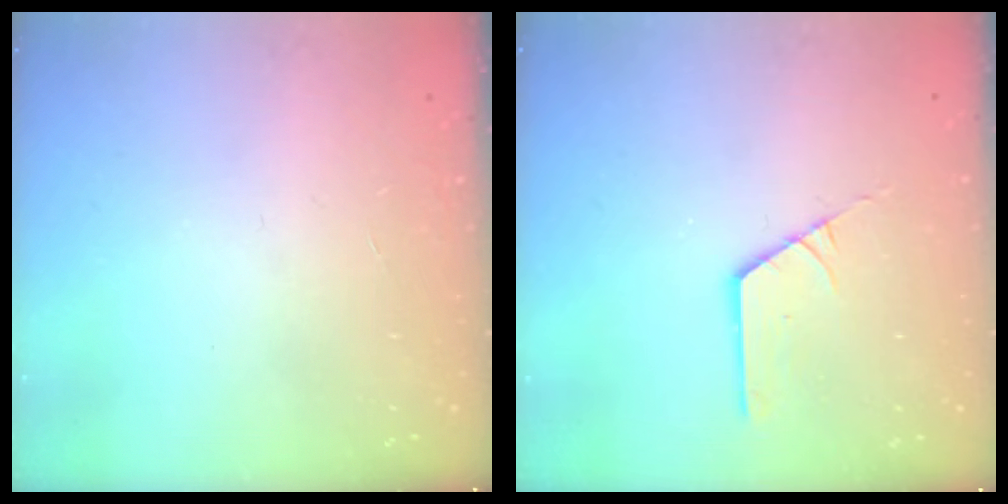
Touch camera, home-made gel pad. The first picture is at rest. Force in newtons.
{"total": 2.3, "press": 2.3, "slide": 0.3}